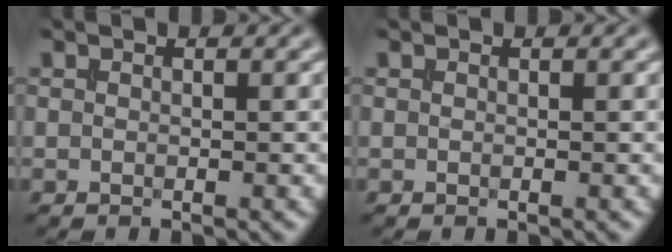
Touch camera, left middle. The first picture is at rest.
{"total": 0.0}